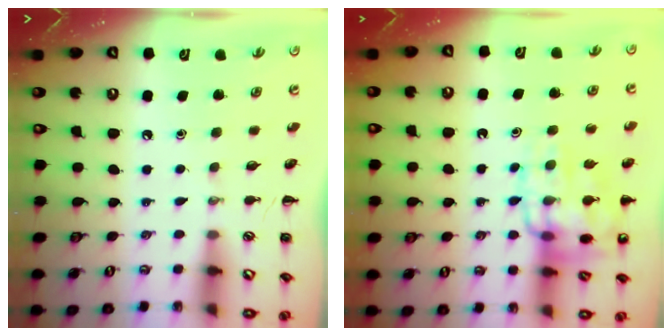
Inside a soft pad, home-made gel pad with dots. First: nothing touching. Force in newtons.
{"total": 14.0, "press": 13.9, "slide": 1.2}